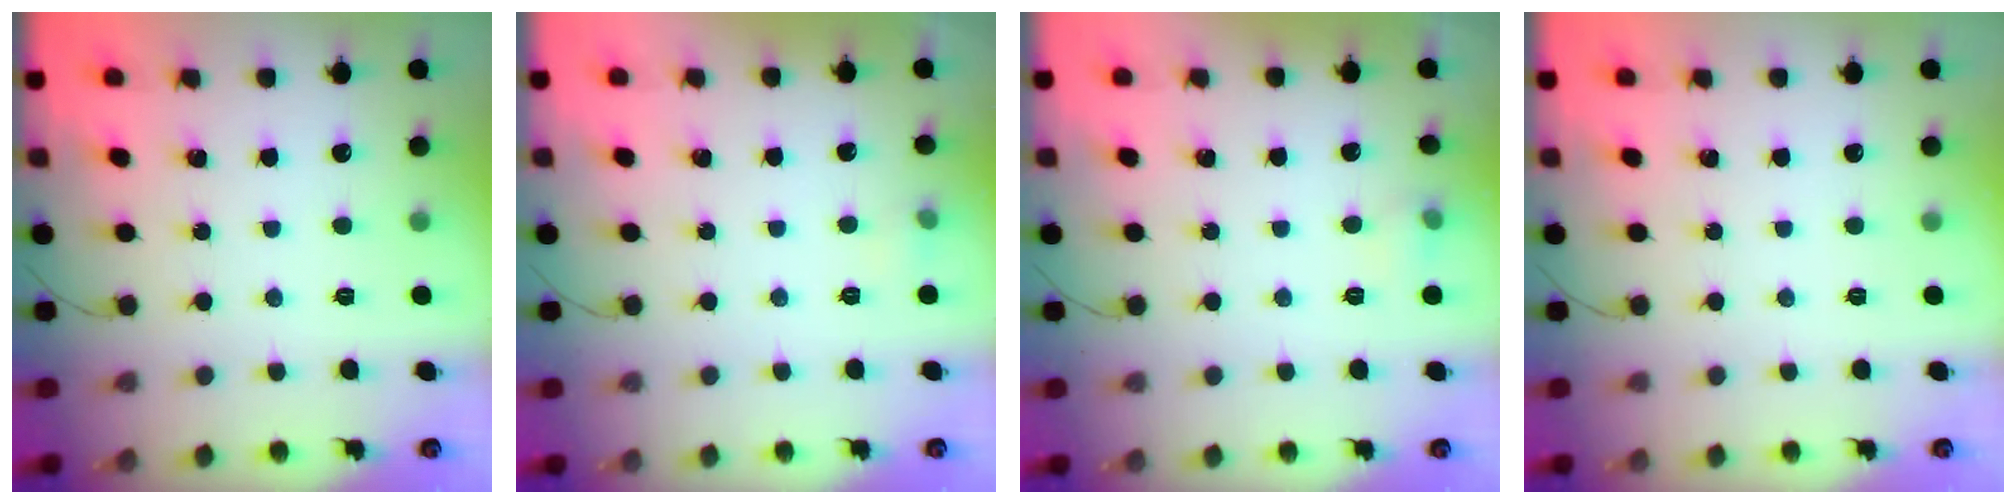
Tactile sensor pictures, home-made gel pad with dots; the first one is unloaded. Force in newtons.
{"total": 4.2, "press": 3.5, "slide": 2.3}
{"total": 4.5, "press": 4.2, "slide": 1.6}
{"total": 0.0}